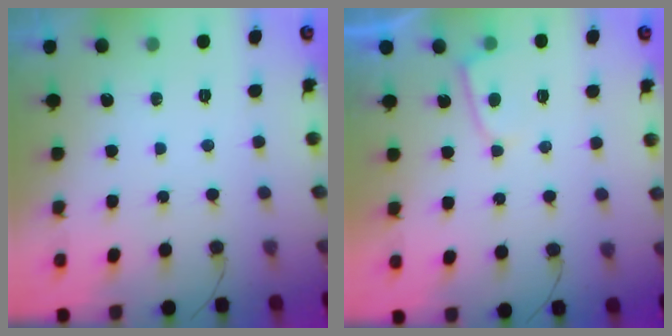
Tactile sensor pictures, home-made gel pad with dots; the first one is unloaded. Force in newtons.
{"total": 3.3, "press": 3.2, "slide": 0.4}